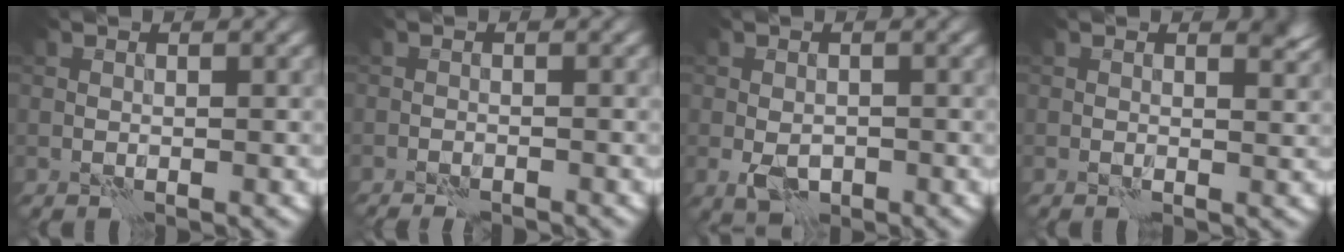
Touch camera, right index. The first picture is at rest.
{"total": 2.3, "force": [-2.1, 0.4, 0.8], "torque": [-0.012, 0.006, -0.033]}
{"total": 2.5, "force": [-0.8, 1.6, 1.8], "torque": [-0.034, -0.005, -0.014]}
{"total": 1.6, "force": [1.1, 0.5, 1.0], "torque": [-0.007, -0.005, 0.018]}